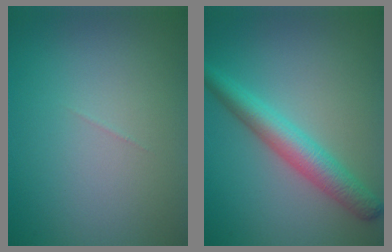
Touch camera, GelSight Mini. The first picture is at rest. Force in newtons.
{"total": 4.2, "press": 4.2, "slide": 0.1}